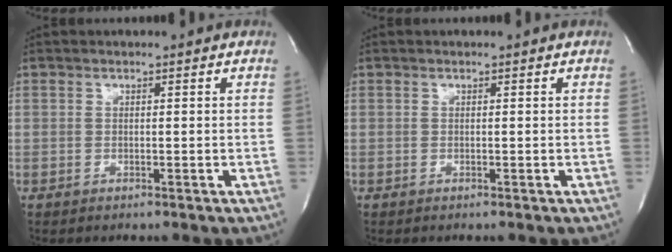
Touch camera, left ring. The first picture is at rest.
{"total": 0.0}